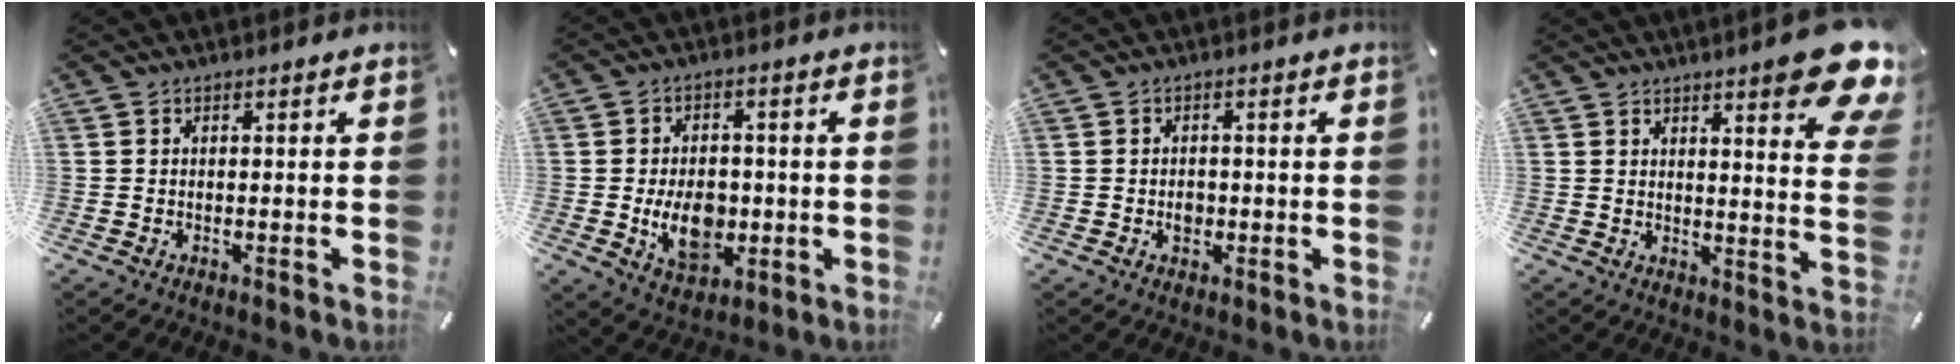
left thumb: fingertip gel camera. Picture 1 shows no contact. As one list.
[{"total": 10.0, "force": [-1.6, 7.0, 7.0], "torque": [-0.128, -0.003, -0.027]}, {"total": 2.3, "force": [-0.5, 1.8, 1.3], "torque": [-0.028, 0.001, -0.008]}, {"total": 13.2, "force": [8.4, 2.6, 9.8], "torque": [-0.132, -0.065, 0.138]}]